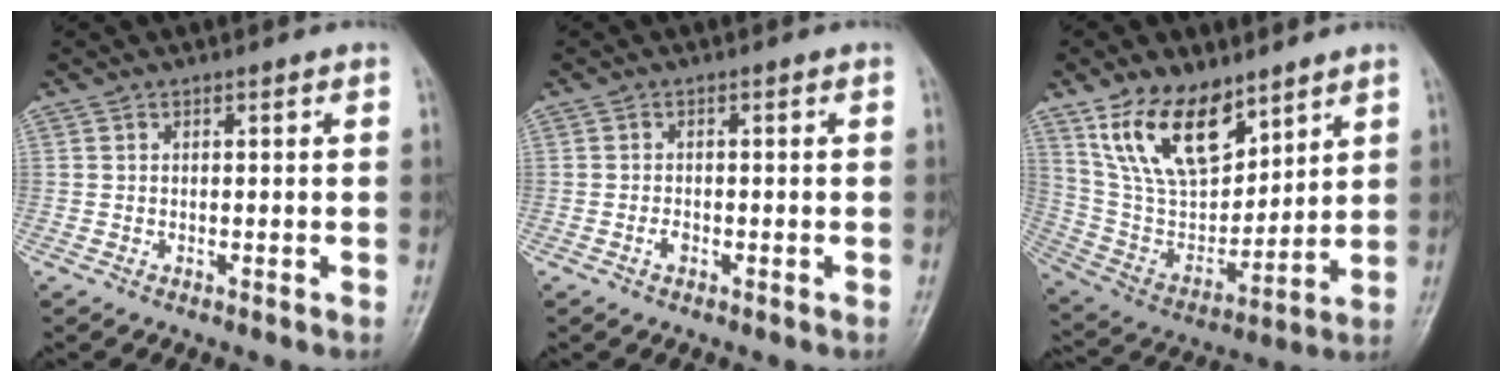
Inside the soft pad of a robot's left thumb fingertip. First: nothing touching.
{"total": 1.2, "force": [-0.6, 0.8, 0.8], "torque": [-0.014, 0.003, -0.013]}
{"total": 17.0, "force": [10.8, 8.6, 9.9], "torque": [-0.139, -0.054, 0.219]}